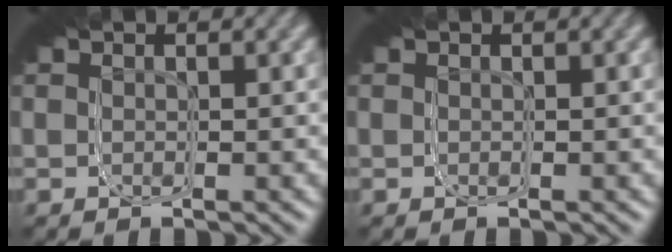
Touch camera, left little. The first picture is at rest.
{"total": 0.0}